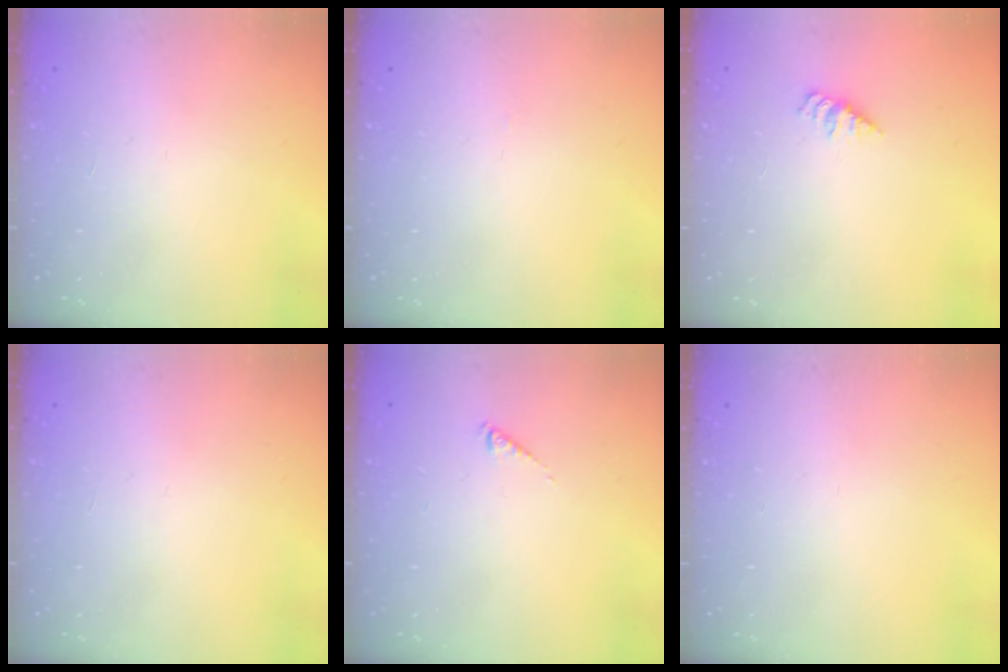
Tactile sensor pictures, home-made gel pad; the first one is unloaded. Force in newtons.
{"total": 0.0}
{"total": 1.4, "press": 1.3, "slide": 0.2}
{"total": 0.0}
{"total": 0.0}
{"total": 0.0}